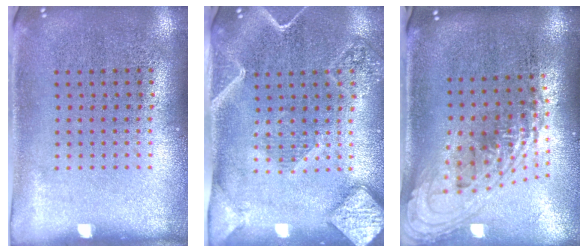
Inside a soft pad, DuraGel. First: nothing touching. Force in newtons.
{"total": 2.6, "press": 2.2, "slide": 1.3}
{"total": 2.2, "press": 1.6, "slide": 1.4}